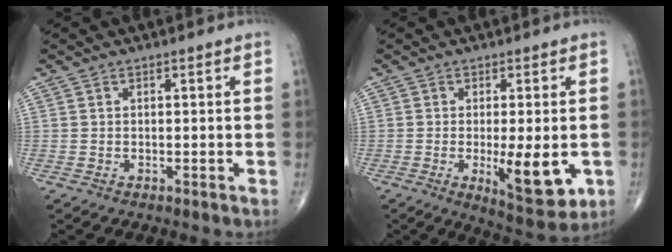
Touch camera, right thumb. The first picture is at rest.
{"total": 10.6, "force": [-2.2, 3.4, 9.8], "torque": [-0.132, -0.023, -0.023]}